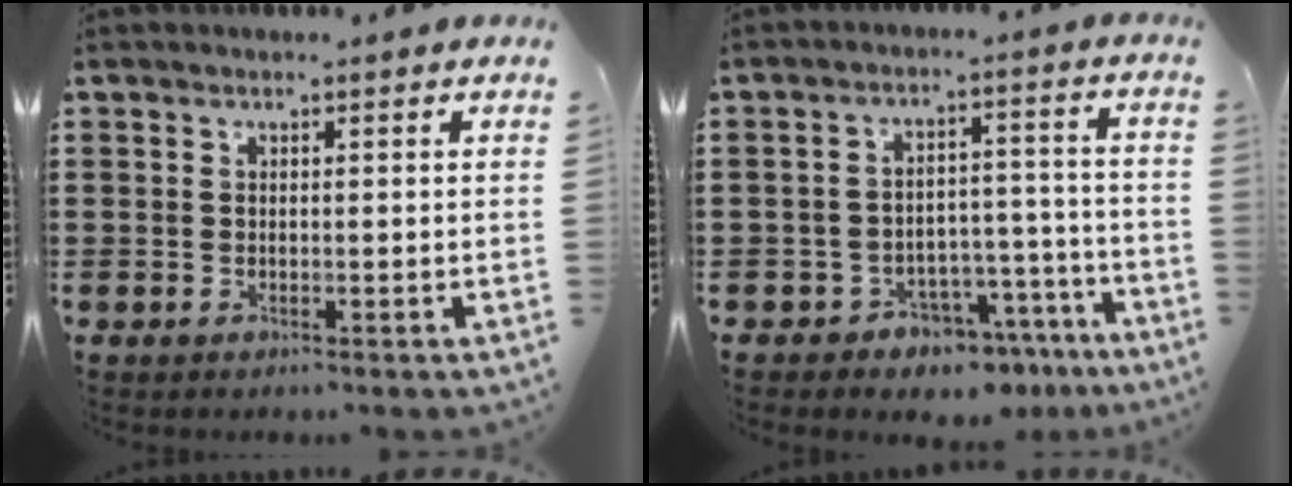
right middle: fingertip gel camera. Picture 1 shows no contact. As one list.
[{"total": 5.0, "force": [-4.6, 1.8, 0.7], "torque": [-0.018, 0.020, -0.092]}]